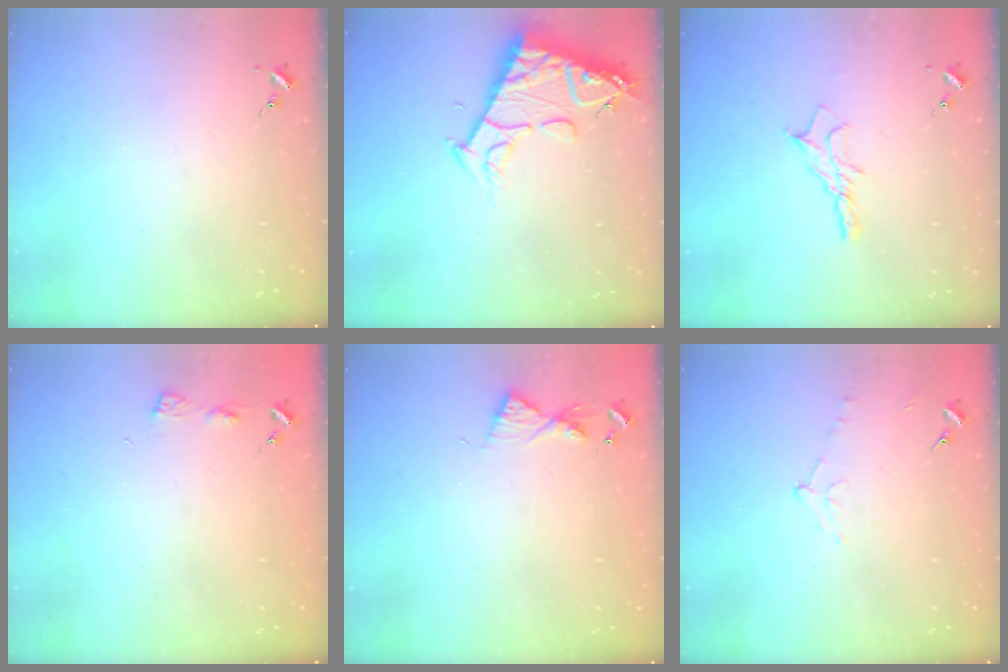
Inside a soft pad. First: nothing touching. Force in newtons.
{"total": 13.2, "press": 13.1, "slide": 1.6}
{"total": 8.7, "press": 8.6, "slide": 0.5}
{"total": 3.8, "press": 3.7, "slide": 0.4}
{"total": 6.7, "press": 6.6, "slide": 0.6}
{"total": 4.9, "press": 4.8, "slide": 1.3}